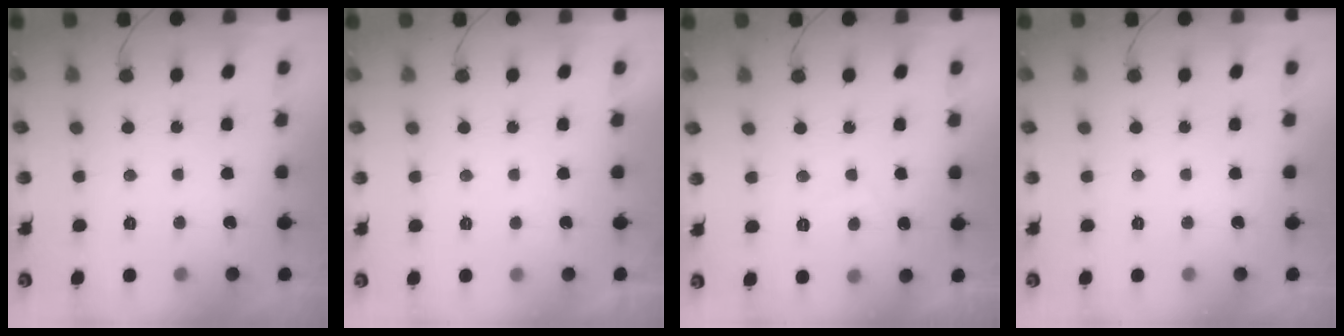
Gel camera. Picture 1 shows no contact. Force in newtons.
{"total": 2.3, "press": 2.3, "slide": 0.3}
{"total": 2.2, "press": 2.0, "slide": 0.8}
{"total": 0.0}